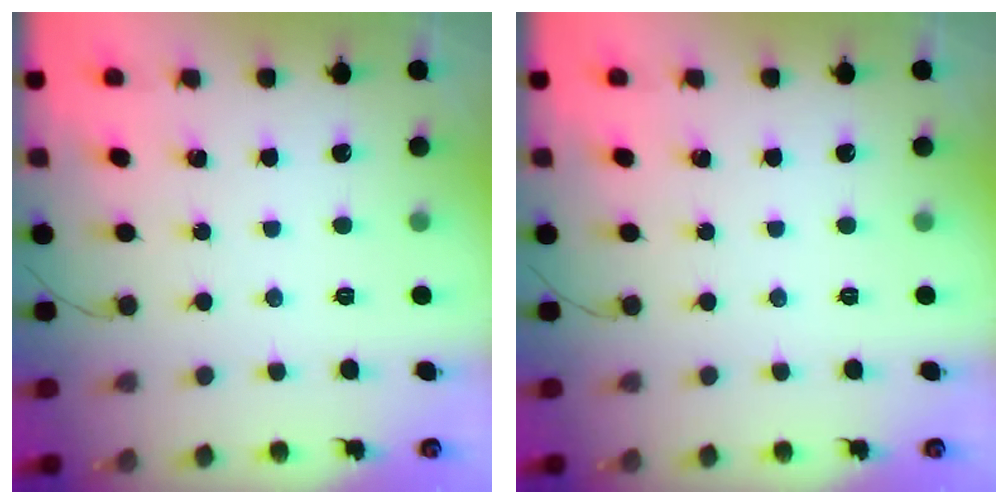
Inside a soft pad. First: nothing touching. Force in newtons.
{"total": 0.0}